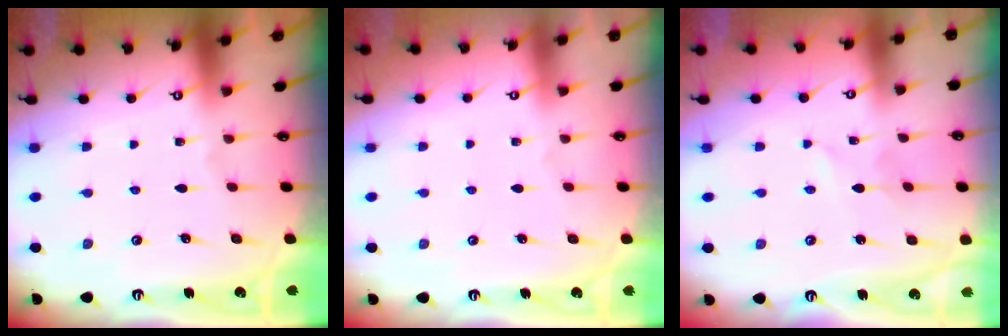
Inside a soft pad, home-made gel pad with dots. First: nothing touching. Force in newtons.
{"total": 0.0}
{"total": 1.2, "press": 1.1, "slide": 0.2}